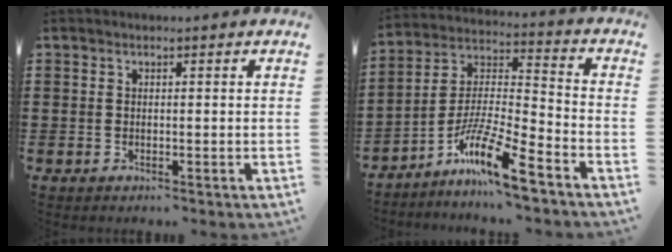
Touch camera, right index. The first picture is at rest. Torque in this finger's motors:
{"motor_torque": [0.59, 0.54, 0.62, 0.09]}